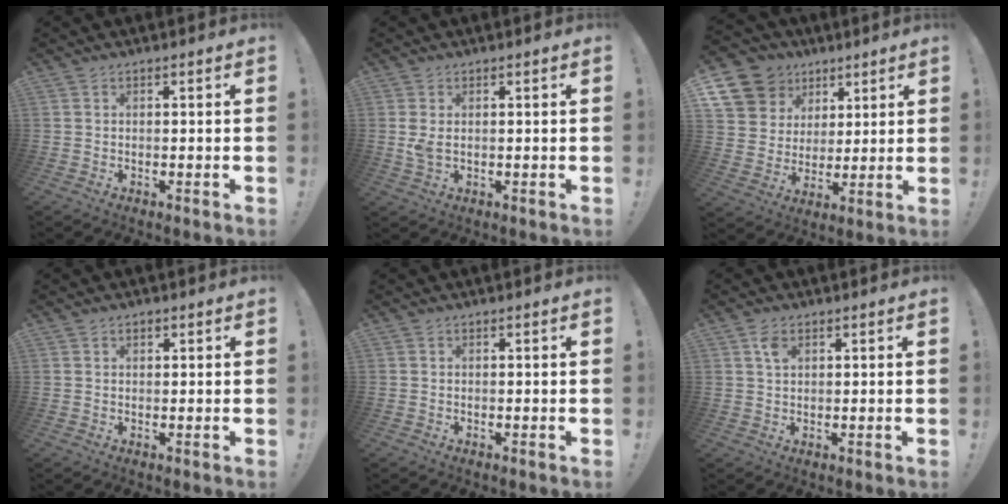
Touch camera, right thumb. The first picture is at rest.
{"total": 3.2, "force": [0.6, 1.7, 2.7], "torque": [-0.041, 0.000, 0.012]}
{"total": 13.3, "force": [7.1, 10.5, 3.8], "torque": [-0.068, -0.040, 0.149]}
{"total": 0.8, "force": [0.4, 0.5, 0.4], "torque": [-0.008, 0.003, 0.007]}
{"total": 0.0}
{"total": 3.1, "force": [1.4, 1.7, 2.1], "torque": [-0.038, -0.001, 0.024]}